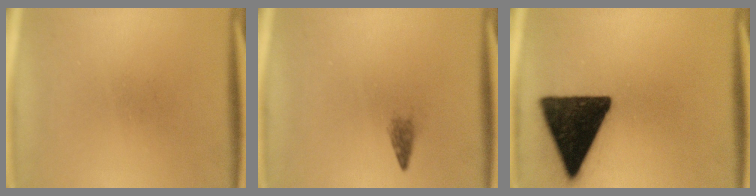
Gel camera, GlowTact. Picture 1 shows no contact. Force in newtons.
{"total": 1.3}
{"total": 17.0}